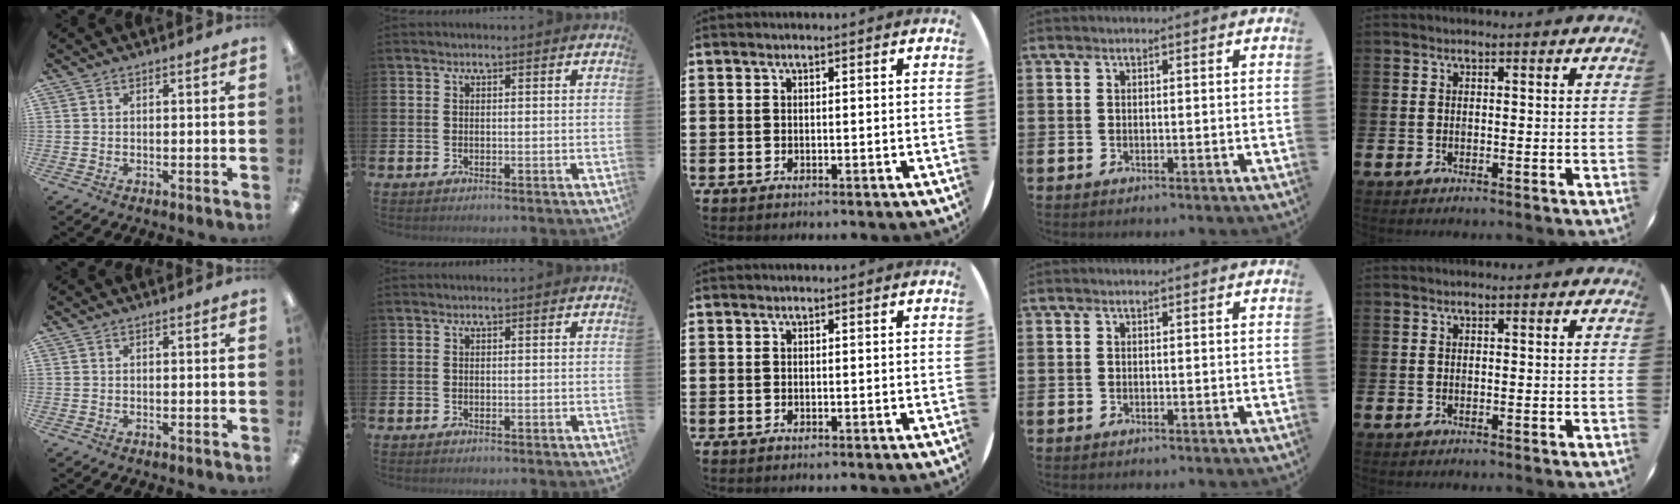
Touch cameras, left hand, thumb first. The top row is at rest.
{}